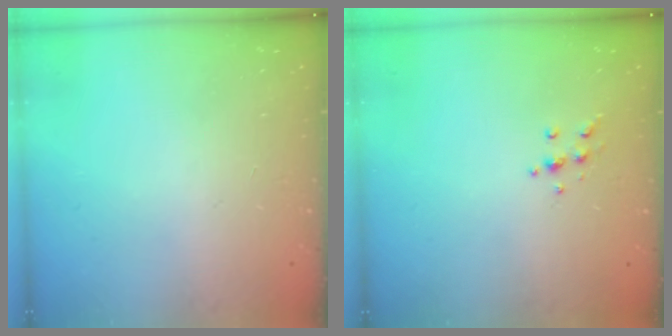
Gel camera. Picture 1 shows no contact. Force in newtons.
{"total": 5.4, "press": 5.3, "slide": 0.6}